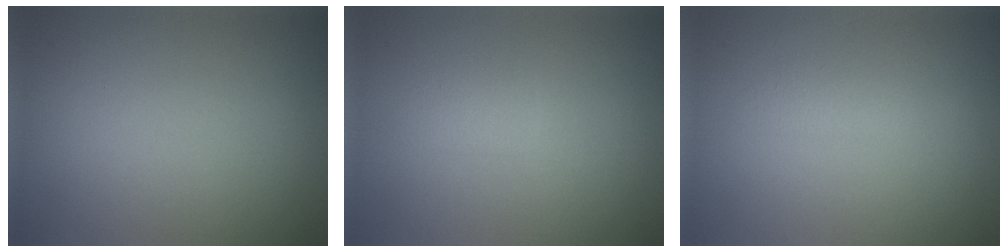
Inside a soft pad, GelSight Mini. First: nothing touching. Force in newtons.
{"total": 1.2, "press": 1.2, "slide": 0.1}
{"total": 1.0, "press": 1.0, "slide": 0.1}